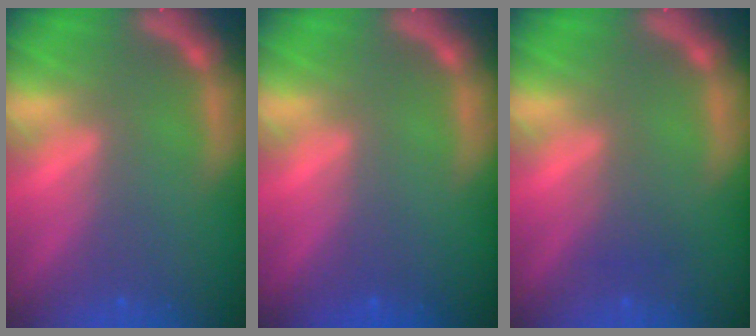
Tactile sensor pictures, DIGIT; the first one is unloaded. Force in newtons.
{"total": 0.0}
{"total": 1.5}